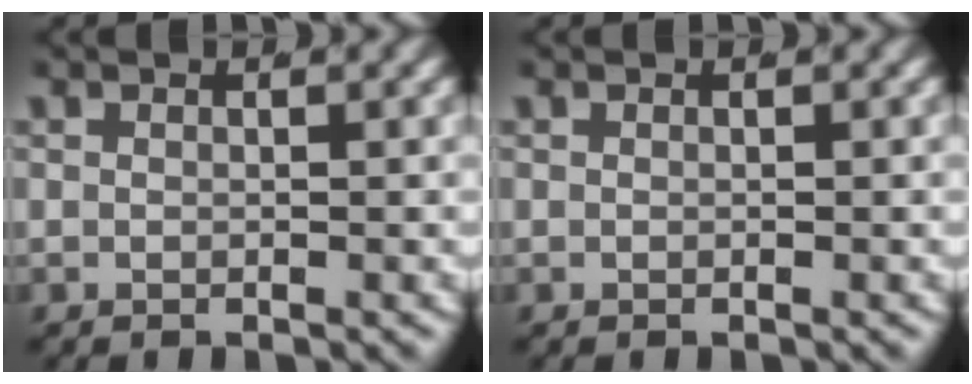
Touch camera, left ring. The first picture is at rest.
{"total": 0.0}